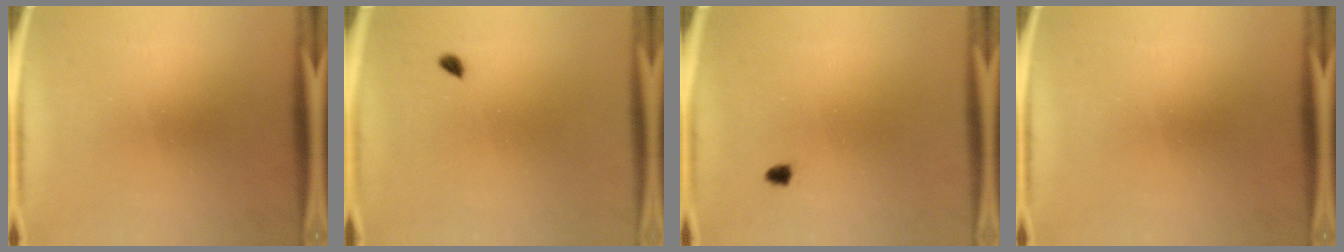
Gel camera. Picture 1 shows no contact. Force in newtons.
{"total": 0.8}
{"total": 1.0}
{"total": 0.0}